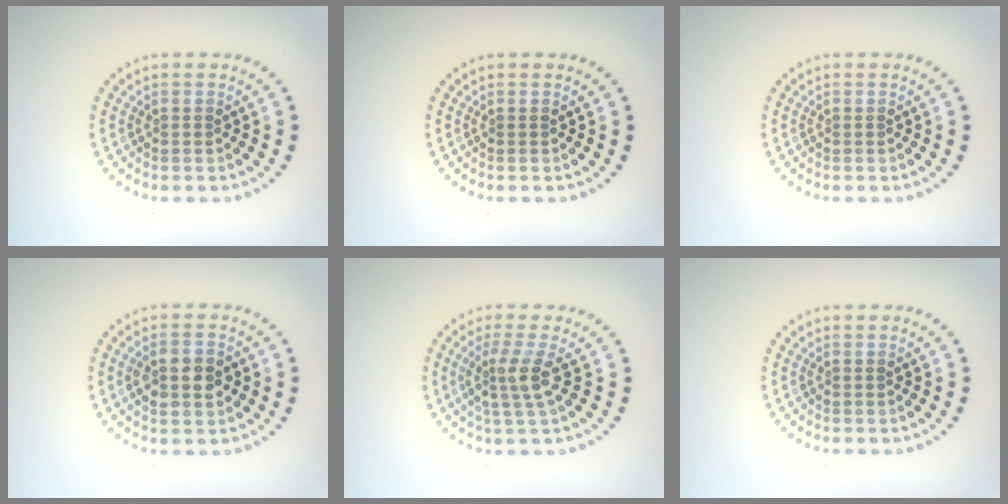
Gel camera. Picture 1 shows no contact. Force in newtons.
{"total": 0.0}
{"total": 0.0}
{"total": 3.8, "press": 3.8, "slide": 0.2}
{"total": 2.8, "press": 2.2, "slide": 1.7}
{"total": 0.0}